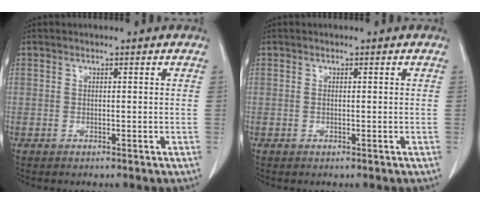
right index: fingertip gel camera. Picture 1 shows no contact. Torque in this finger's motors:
{"motor_torque": [-0.01, 0.01, -0.01, -0.01]}